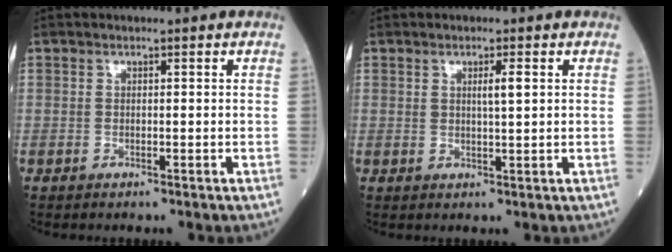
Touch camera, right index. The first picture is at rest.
{"total": 2.3, "force": [0.8, 0.1, 2.2], "torque": [-0.036, -0.002, 0.012]}